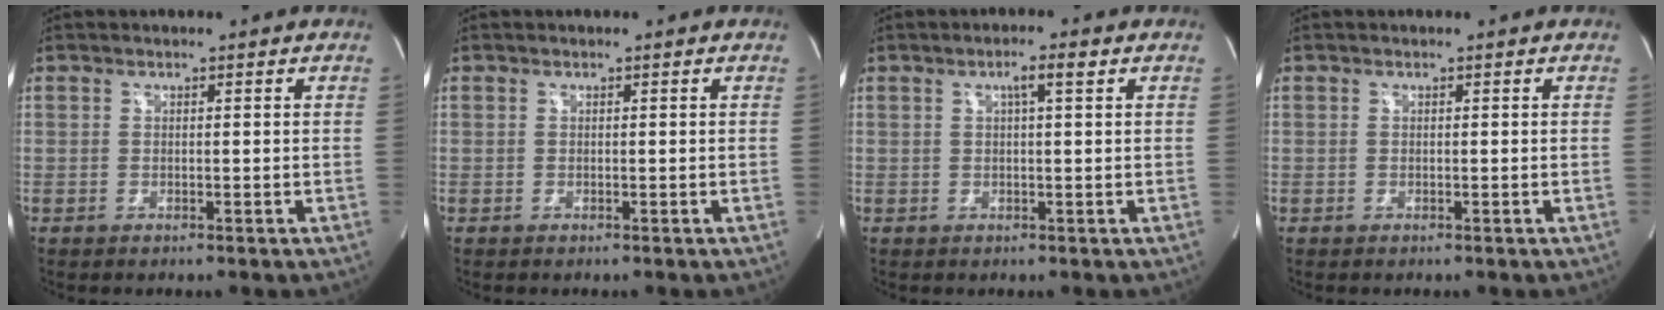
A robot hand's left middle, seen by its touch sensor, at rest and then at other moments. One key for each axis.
{"total": 0.0}
{"total": 2.6, "fx": 1.1, "fy": 0.0, "fz": 2.4, "tx": -0.044, "ty": 0.007, "tz": 0.018}
{"total": 0.0}